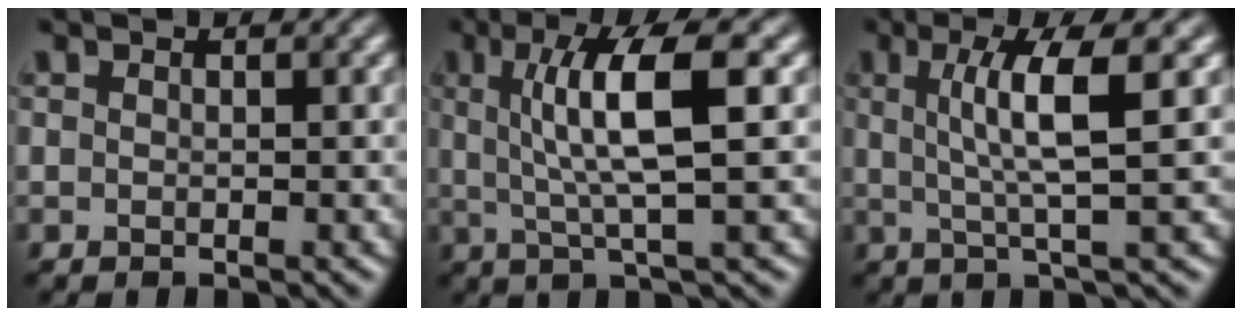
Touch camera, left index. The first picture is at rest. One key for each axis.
{"total": 6.9, "fx": 1.4, "fy": 1.3, "fz": 6.6, "tx": -0.118, "ty": 0.008, "tz": 0.027}
{"total": 5.4, "fx": 1.2, "fy": 0.9, "fz": 5.2, "tx": -0.090, "ty": 0.005, "tz": 0.023}